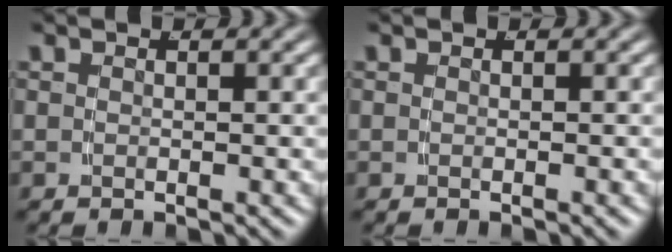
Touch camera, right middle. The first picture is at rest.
{"total": 0.0}